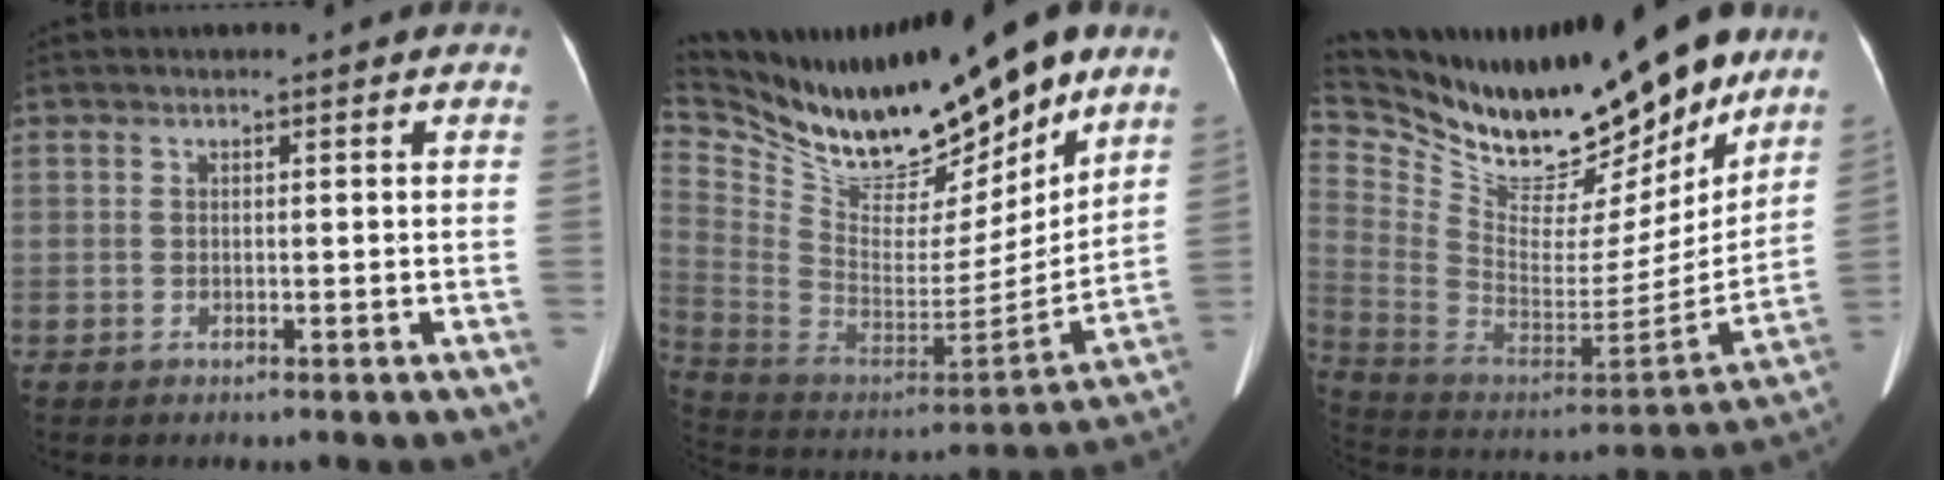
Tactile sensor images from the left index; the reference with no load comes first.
{"total": 23.9, "force": [19.1, 6.6, 12.7], "torque": [-0.238, -0.025, 0.322]}
{"total": 29.7, "force": [24.1, 10.0, 14.2], "torque": [-0.274, -0.022, 0.382]}